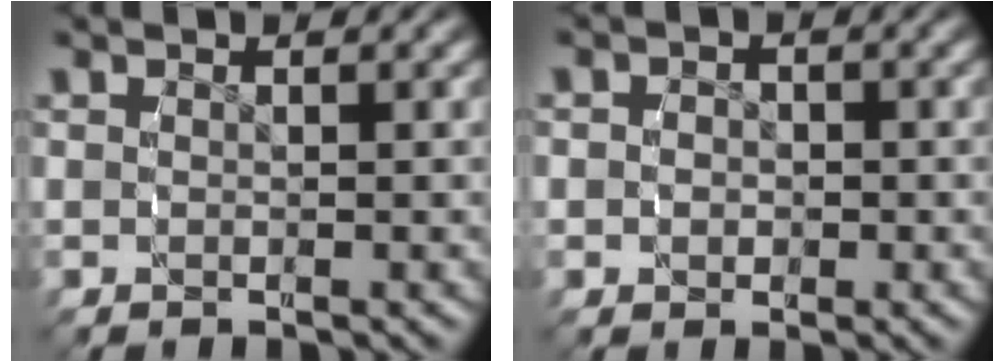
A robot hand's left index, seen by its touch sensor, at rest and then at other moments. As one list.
[{"total": 2.1, "force": [-0.3, 2.0, 0.6], "torque": [-0.012, -0.002, -0.008]}]